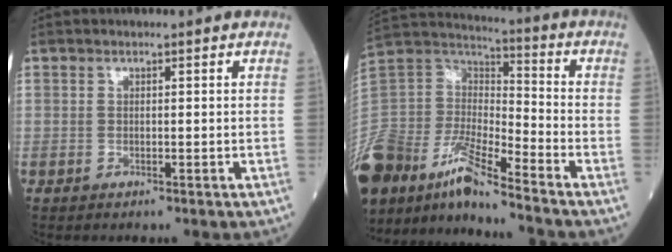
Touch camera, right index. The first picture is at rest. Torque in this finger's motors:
{"motor_torque": [0.07, -0.10, 0.07, 0.06]}